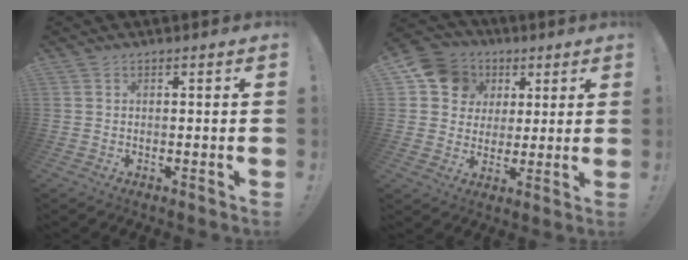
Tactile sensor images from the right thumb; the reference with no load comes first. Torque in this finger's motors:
{"motor_torque": [0.75, 1.20, 0.49, 0.29, 0.00]}